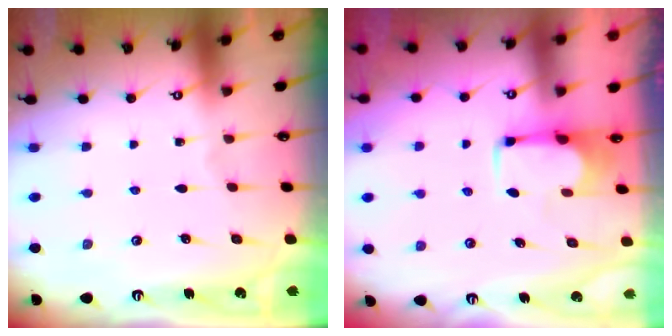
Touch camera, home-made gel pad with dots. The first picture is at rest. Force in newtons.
{"total": 1.8, "press": 1.6, "slide": 0.9}